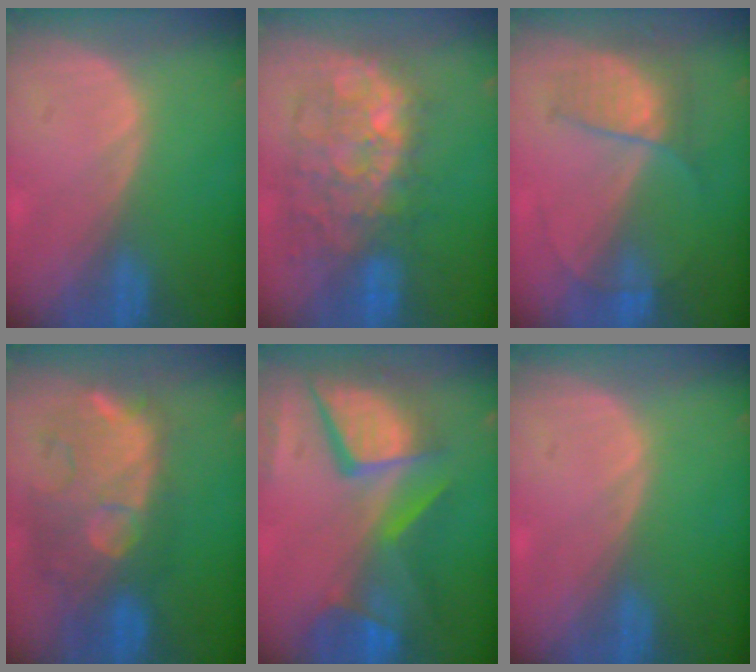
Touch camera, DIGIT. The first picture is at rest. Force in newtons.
{"total": 10.3, "press": 9.8, "slide": 3.2}
{"total": 5.8, "press": 5.5, "slide": 2.1}
{"total": 11.3, "press": 10.5, "slide": 4.4}
{"total": 12.4, "press": 10.1, "slide": 7.1}
{"total": 0.0}